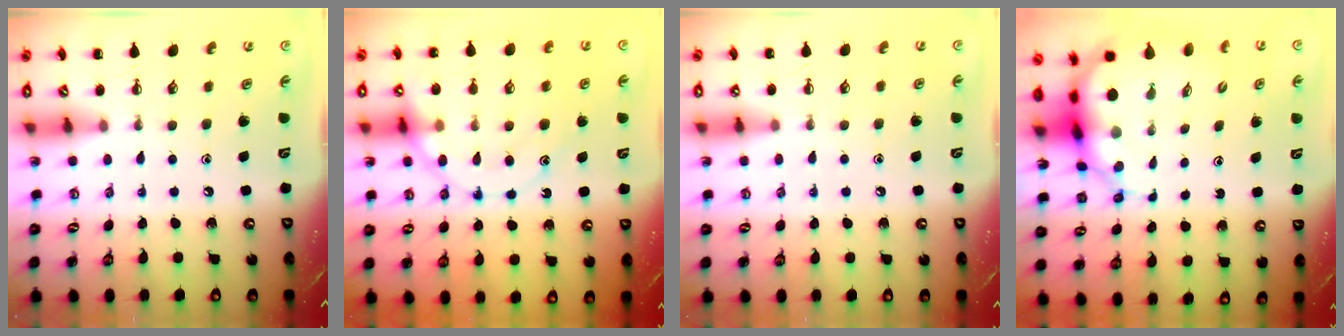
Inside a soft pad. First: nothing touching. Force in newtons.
{"total": 17.3, "press": 17.2, "slide": 1.9}
{"total": 5.8, "press": 5.4, "slide": 2.0}
{"total": 8.4, "press": 8.0, "slide": 2.6}